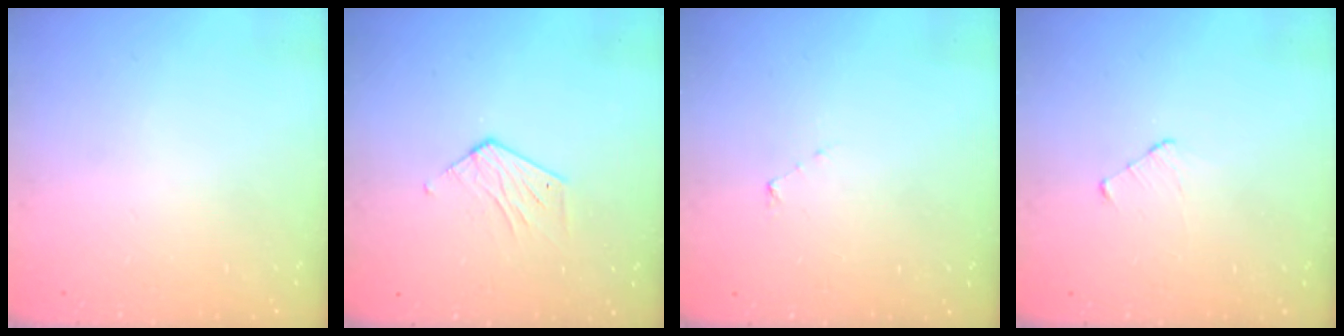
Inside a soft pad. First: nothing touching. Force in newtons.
{"total": 5.3, "press": 5.3, "slide": 0.3}
{"total": 3.2, "press": 3.2, "slide": 0.3}
{"total": 4.0, "press": 4.0, "slide": 0.4}